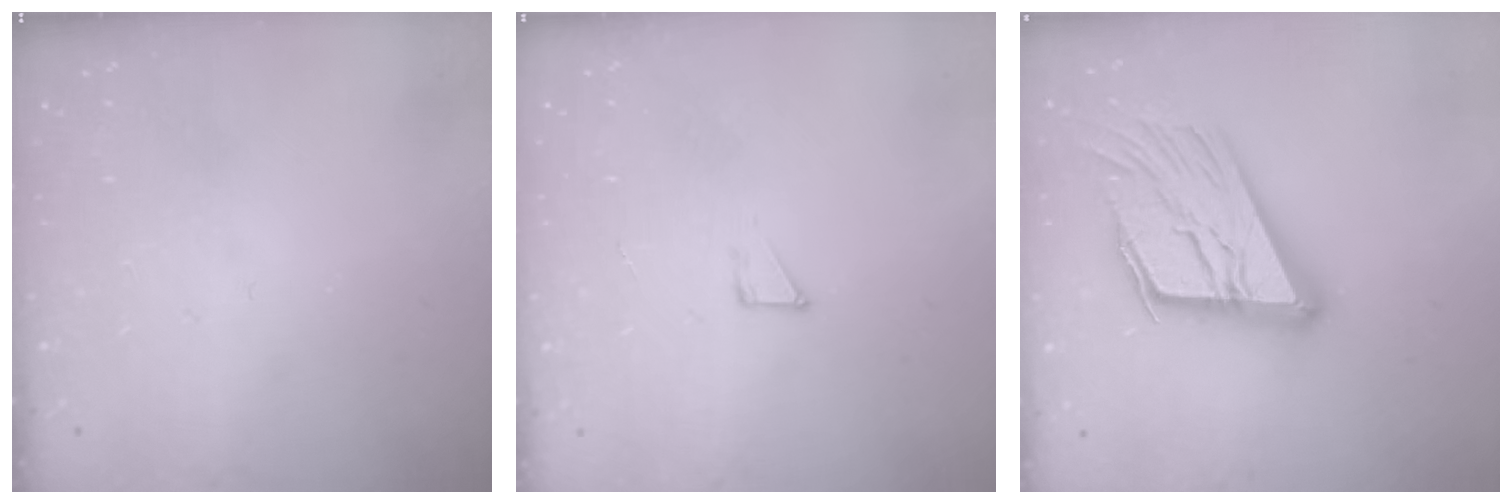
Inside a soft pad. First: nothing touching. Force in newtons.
{"total": 3.0, "press": 3.0, "slide": 0.3}
{"total": 22.6, "press": 22.3, "slide": 3.2}